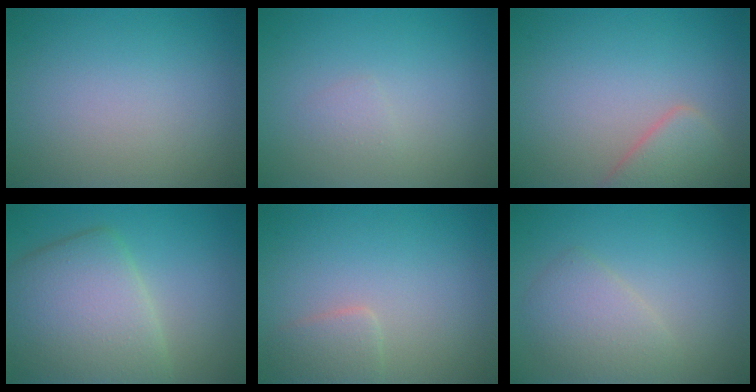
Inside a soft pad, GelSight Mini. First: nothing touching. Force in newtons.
{"total": 0.8, "press": 0.8, "slide": 0.0}
{"total": 2.8, "press": 2.8, "slide": 0.3}
{"total": 7.5, "press": 7.5, "slide": 0.5}
{"total": 1.7, "press": 1.7, "slide": 0.1}
{"total": 2.9, "press": 2.9, "slide": 0.1}